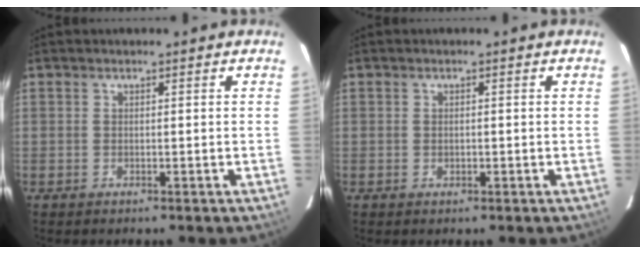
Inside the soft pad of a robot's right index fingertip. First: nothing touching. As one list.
[{"total": 0.8, "force": [-0.2, 0.6, 0.4], "torque": [-0.004, 0.001, -0.003]}]